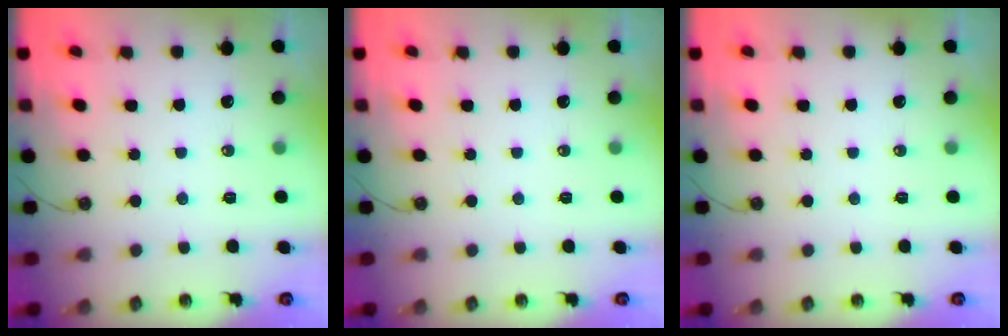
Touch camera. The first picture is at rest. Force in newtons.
{"total": 0.0}
{"total": 0.0}